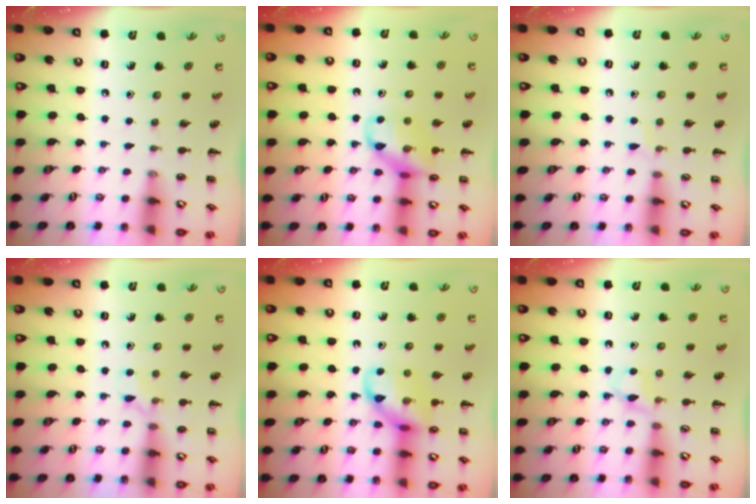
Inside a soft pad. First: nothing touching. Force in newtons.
{"total": 12.4, "press": 12.3, "slide": 1.6}
{"total": 4.2, "press": 3.9, "slide": 1.5}
{"total": 6.1, "press": 5.8, "slide": 1.7}
{"total": 12.1, "press": 11.9, "slide": 2.0}
{"total": 3.6, "press": 3.3, "slide": 1.3}